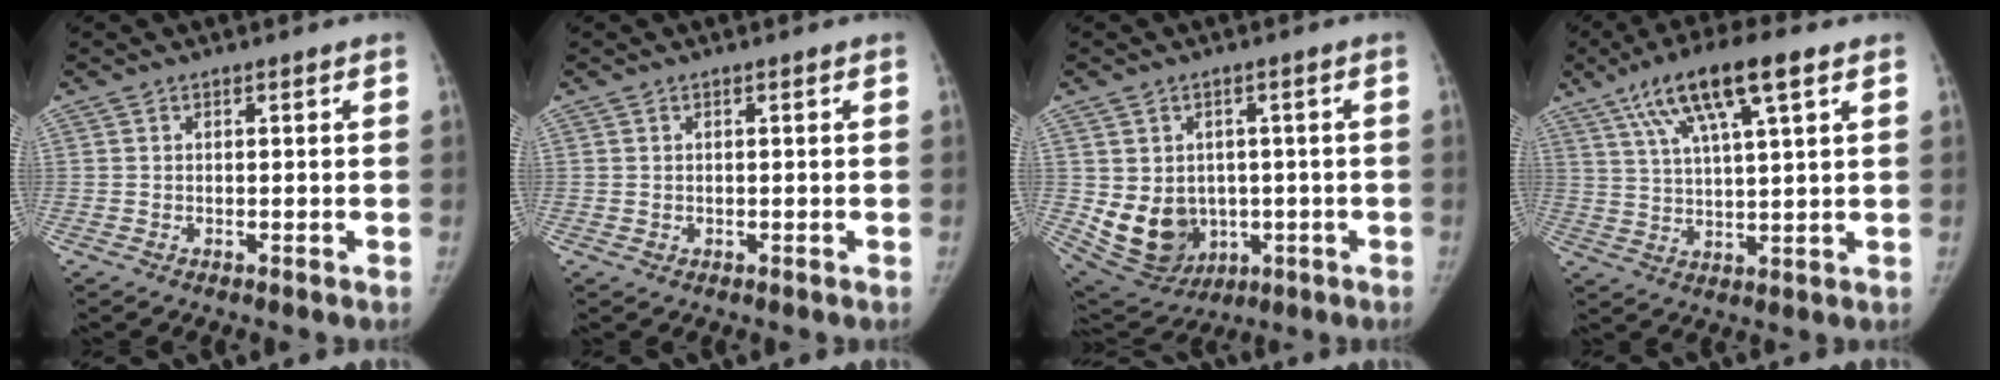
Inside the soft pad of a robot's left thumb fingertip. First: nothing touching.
{"total": 0.6, "force": [-0.1, 0.6, 0.0], "torque": [0.004, 0.000, -0.001]}
{"total": 13.0, "force": [-1.8, 10.9, 6.9], "torque": [-0.089, 0.005, 0.001]}
{"total": 14.0, "force": [7.1, 3.3, 11.6], "torque": [-0.205, -0.003, 0.127]}